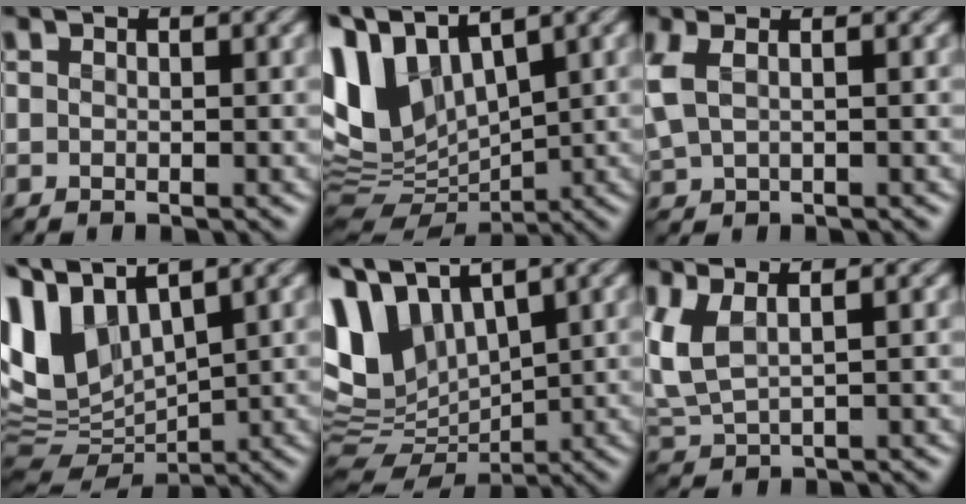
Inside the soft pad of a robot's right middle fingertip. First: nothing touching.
{"total": 9.4, "force": [2.8, 5.7, 6.9], "torque": [-0.171, 0.005, 0.047]}
{"total": 3.2, "force": [0.5, 1.8, 2.6], "torque": [-0.079, 0.003, 0.017]}
{"total": 8.5, "force": [2.9, 5.0, 6.2], "torque": [-0.152, 0.003, 0.050]}
{"total": 10.8, "force": [2.8, 7.3, 7.5], "torque": [-0.169, 0.013, 0.068]}
{"total": 3.2, "force": [1.2, 1.1, 2.7], "torque": [-0.076, 0.005, 0.031]}